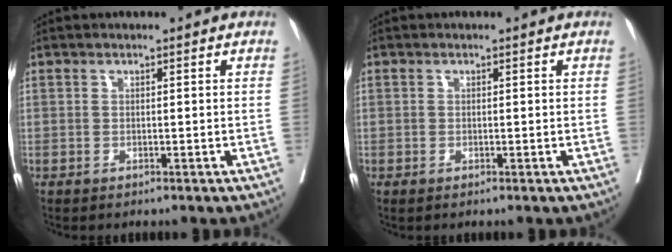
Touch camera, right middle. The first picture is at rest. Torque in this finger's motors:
{"motor_torque": [0.56, -0.65, 0.32, 0.04]}